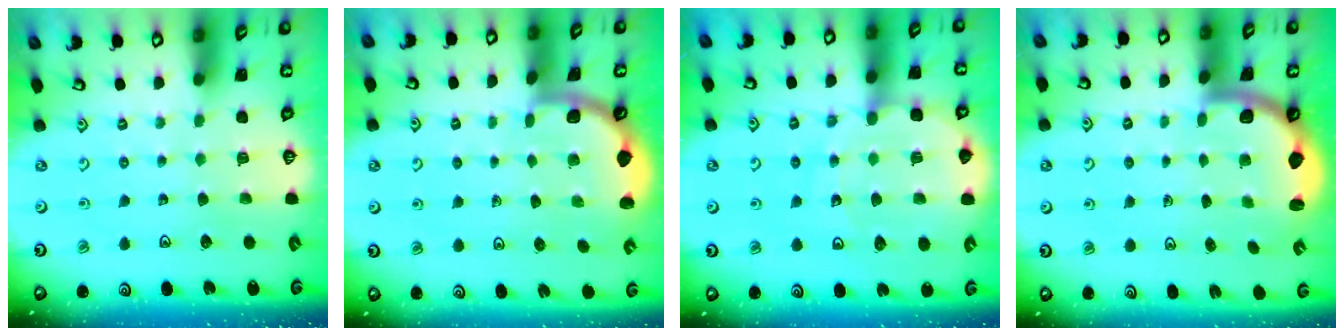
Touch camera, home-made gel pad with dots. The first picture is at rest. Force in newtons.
{"total": 1.8, "press": 1.8, "slide": 0.1}
{"total": 10.7, "press": 10.4, "slide": 2.1}
{"total": 2.0, "press": 1.9, "slide": 0.5}